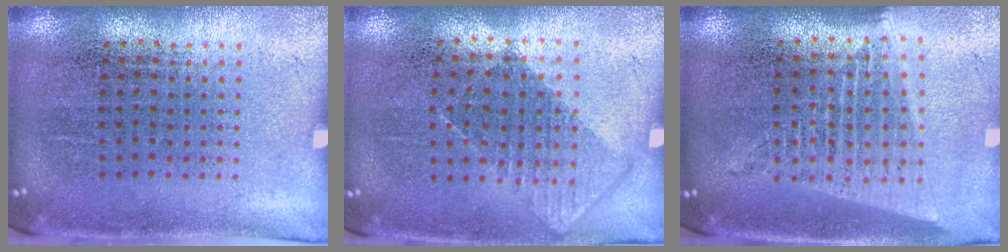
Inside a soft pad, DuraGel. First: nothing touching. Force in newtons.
{"total": 0.8, "press": 0.7, "slide": 0.4}
{"total": 1.7, "press": 1.6, "slide": 0.7}